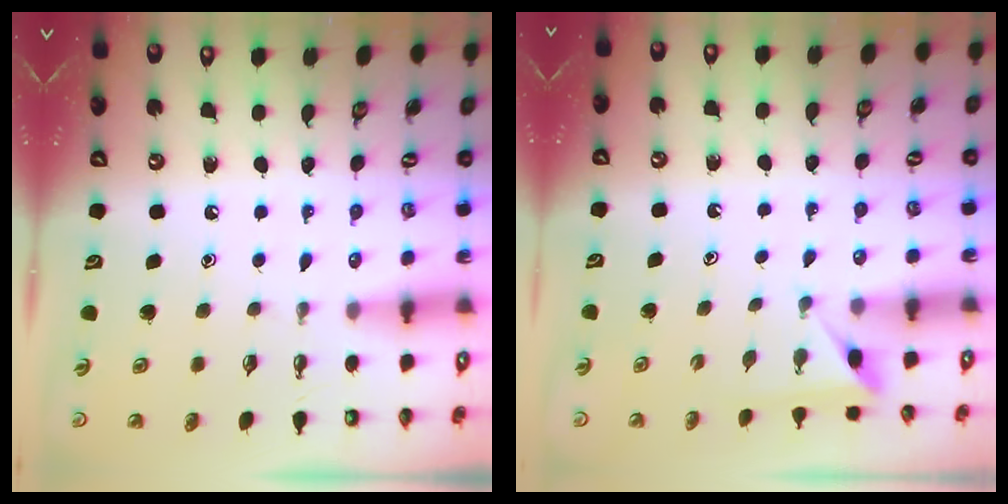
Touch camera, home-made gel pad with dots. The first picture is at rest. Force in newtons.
{"total": 2.1, "press": 2.1, "slide": 0.2}